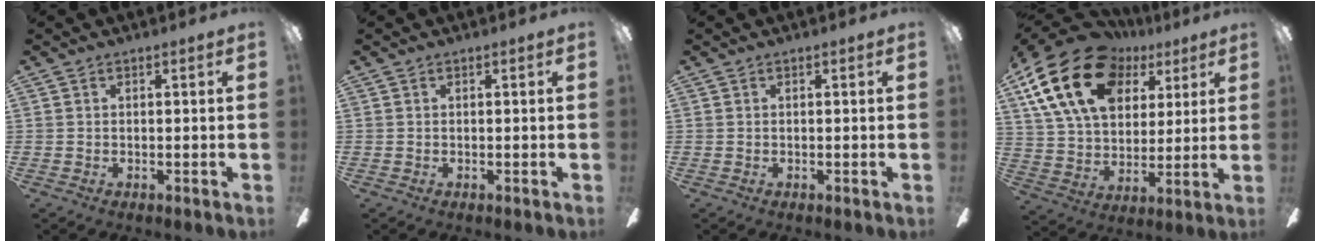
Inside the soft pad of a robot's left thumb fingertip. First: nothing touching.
{"total": 0.0}
{"total": 0.0}
{"total": 23.6, "force": [11.0, 15.6, 13.8], "torque": [-0.265, -0.036, 0.196]}